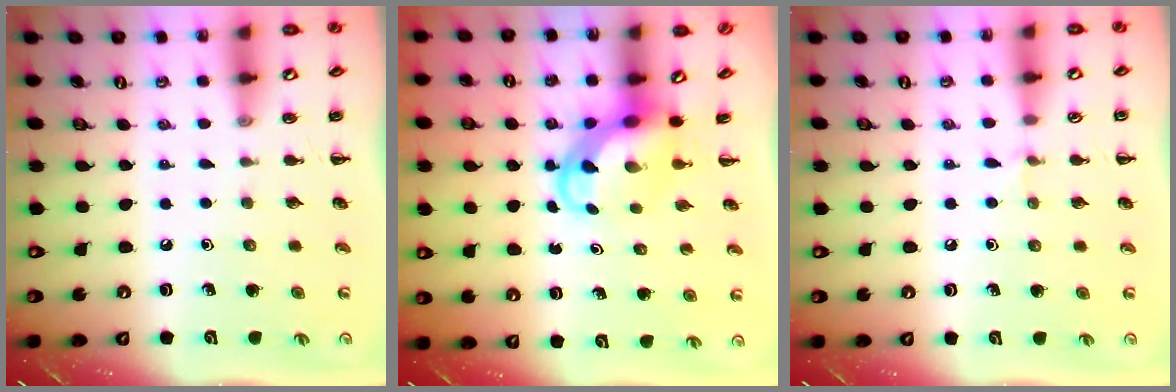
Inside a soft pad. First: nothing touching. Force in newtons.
{"total": 5.4, "press": 5.3, "slide": 0.6}
{"total": 3.9, "press": 3.6, "slide": 1.4}